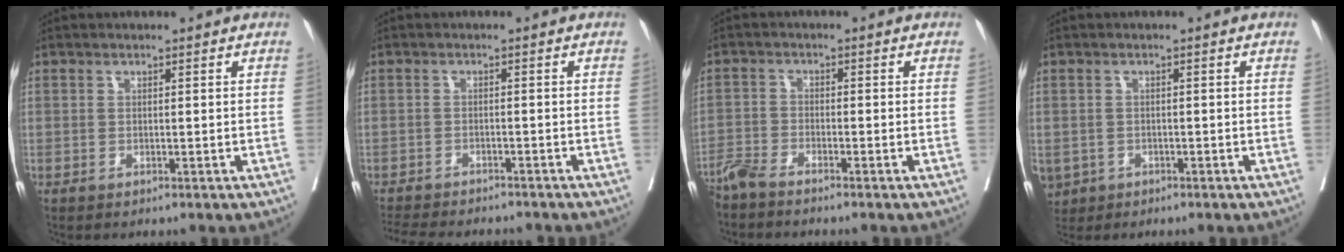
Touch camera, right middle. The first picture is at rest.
{"total": 11.9, "force": [-10.8, 2.4, 4.2], "torque": [-0.076, -0.008, -0.147]}
{"total": 3.2, "force": [-3.0, 0.1, 1.1], "torque": [-0.023, -0.011, -0.065]}
{"total": 5.2, "force": [-2.6, 4.3, 1.4], "torque": [-0.035, -0.001, -0.038]}